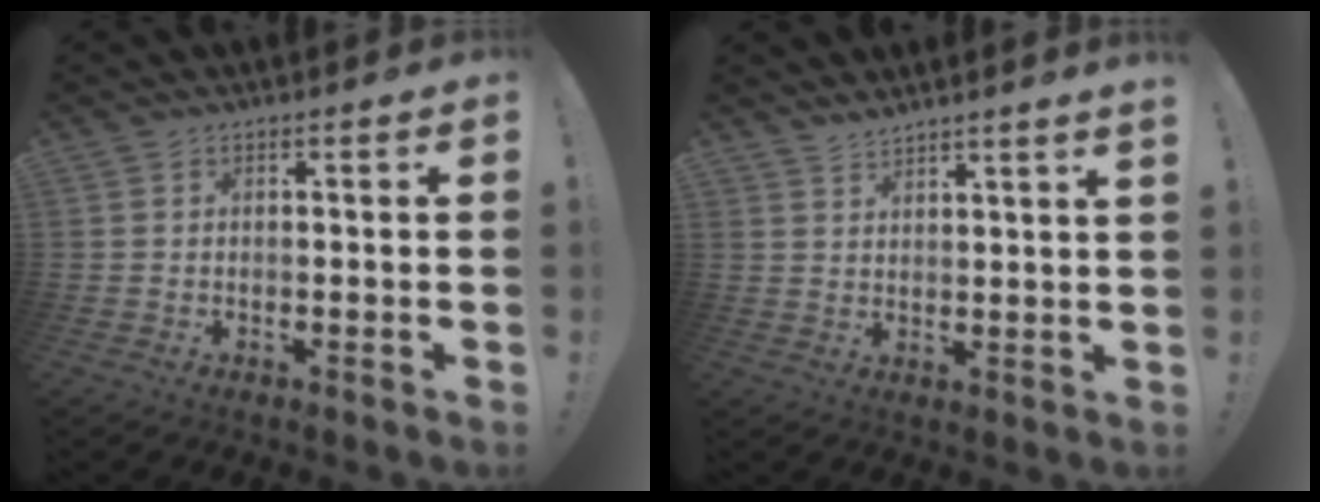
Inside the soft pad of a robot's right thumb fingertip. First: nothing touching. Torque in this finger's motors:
{"motor_torque": [-0.14, 0.19, -0.13, 0.88, 0.08]}